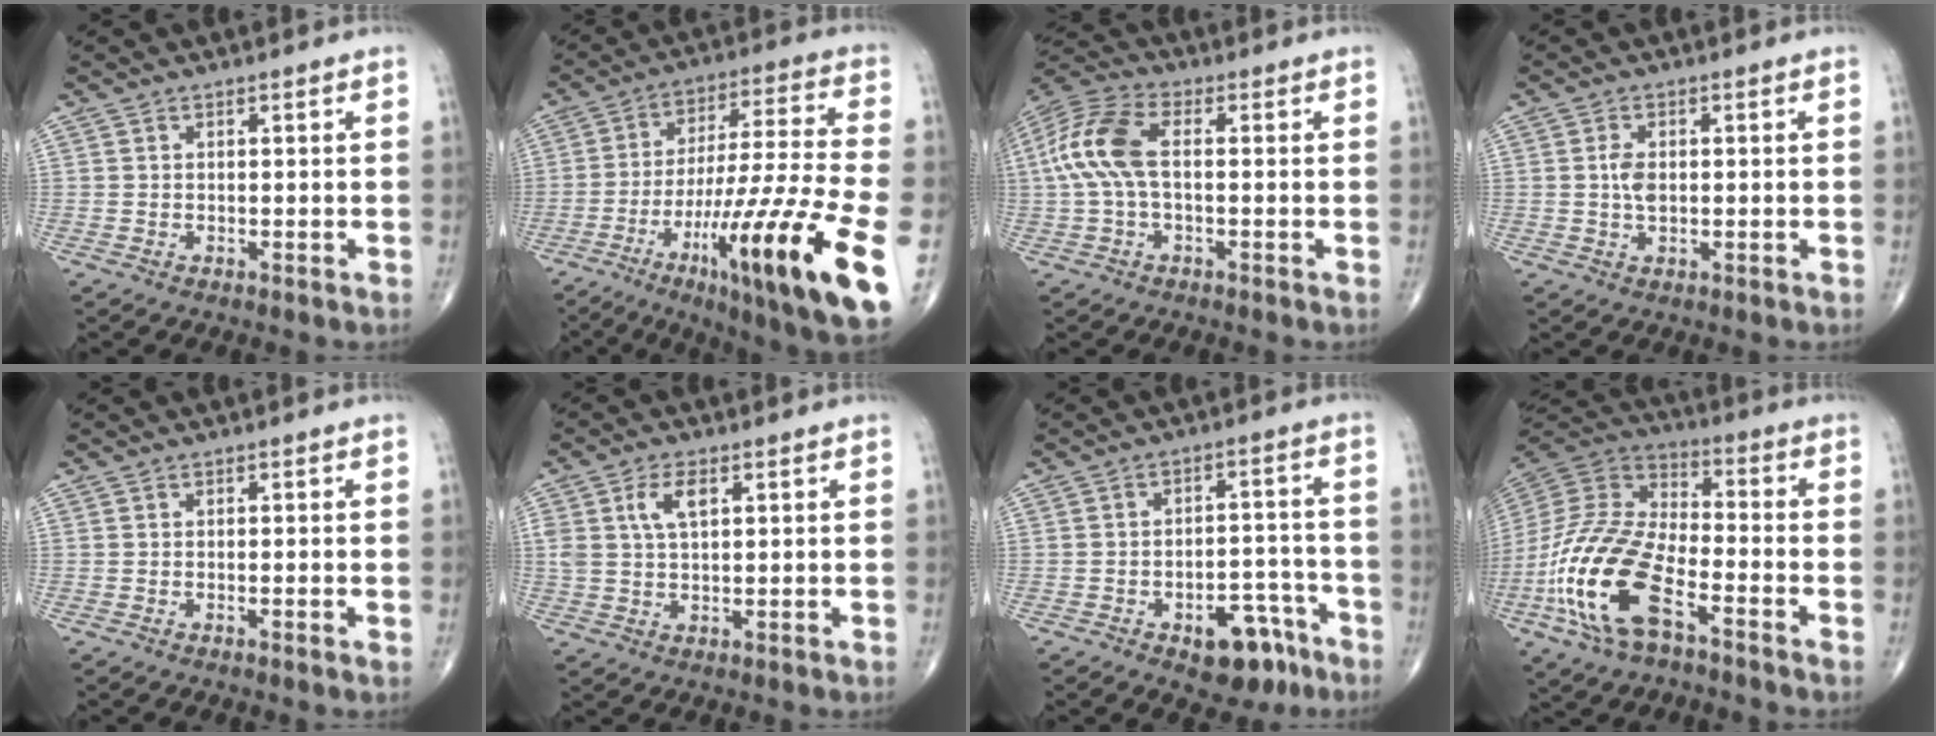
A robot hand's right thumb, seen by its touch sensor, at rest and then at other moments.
{"total": 27.3, "force": [-10.4, 3.8, 24.9], "torque": [-0.383, 0.031, -0.156]}
{"total": 11.1, "force": [0.3, 5.5, 9.7], "torque": [-0.227, 0.029, 0.001]}
{"total": 3.0, "force": [0.1, 1.8, 2.5], "torque": [-0.046, 0.001, 0.002]}
{"total": 0.8, "force": [-0.2, 0.0, 0.7], "torque": [-0.016, -0.002, -0.003]}
{"total": 5.4, "force": [2.0, 2.7, 4.3], "torque": [-0.085, 0.001, 0.041]}
{"total": 10.3, "force": [-5.8, 5.5, 6.5], "torque": [-0.059, 0.048, -0.074]}
{"total": 20.0, "force": [-8.5, 8.8, 15.9], "torque": [-0.339, 0.036, -0.165]}